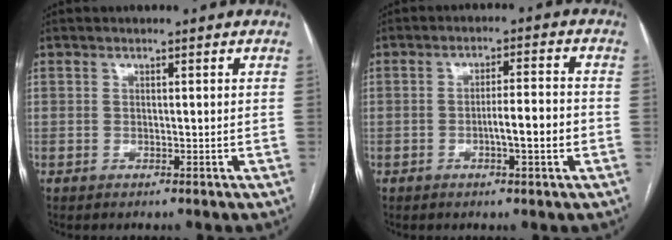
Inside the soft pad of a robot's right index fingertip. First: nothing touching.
{"total": 5.6, "force": [-1.6, 0.3, 5.3], "torque": [-0.086, 0.005, -0.024]}